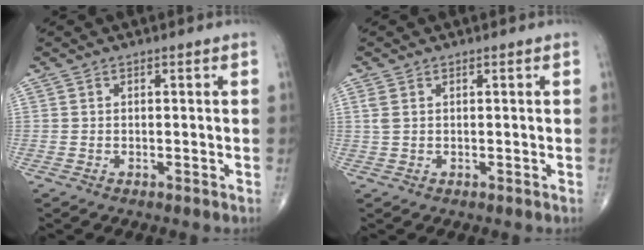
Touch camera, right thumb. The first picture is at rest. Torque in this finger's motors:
{"motor_torque": [0.01, 0.01, 0.21, 0.23, 0.01]}